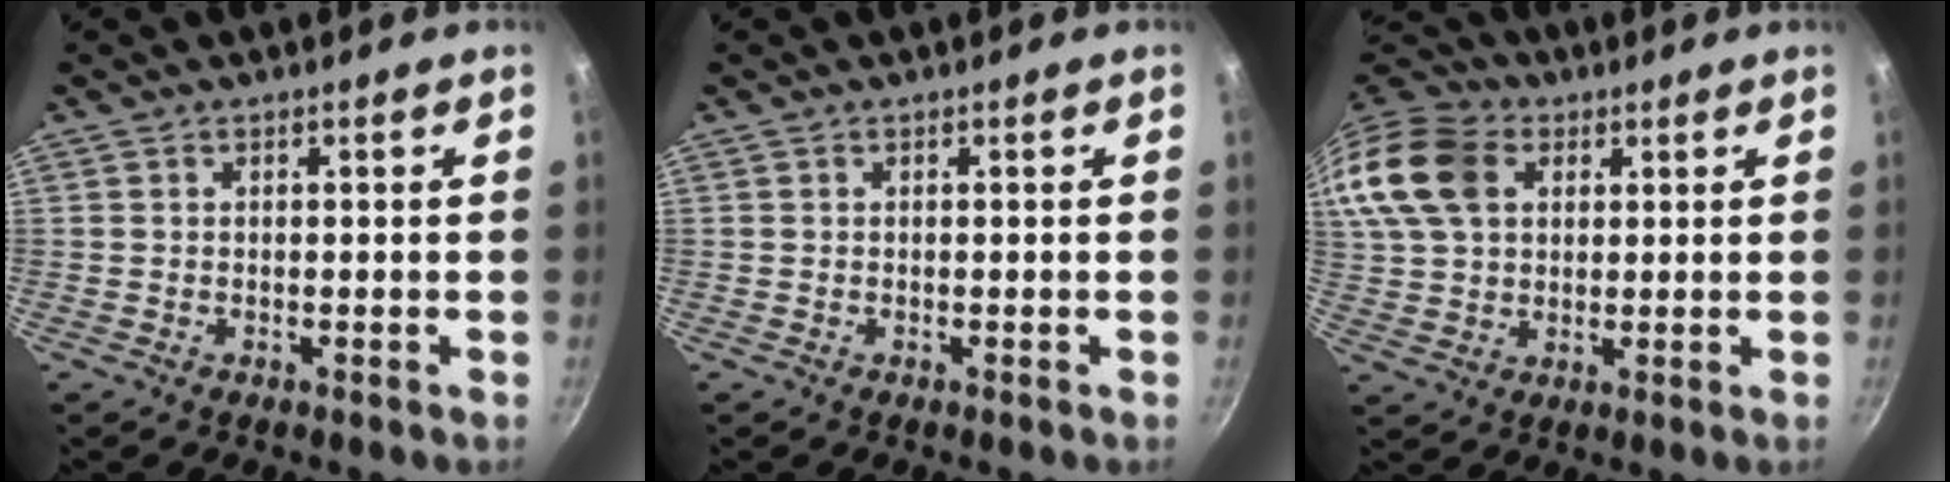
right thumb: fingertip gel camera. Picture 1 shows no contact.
{"total": 0.0}
{"total": 20.7, "force": [7.1, 15.2, 12.1], "torque": [-0.276, 0.030, 0.126]}